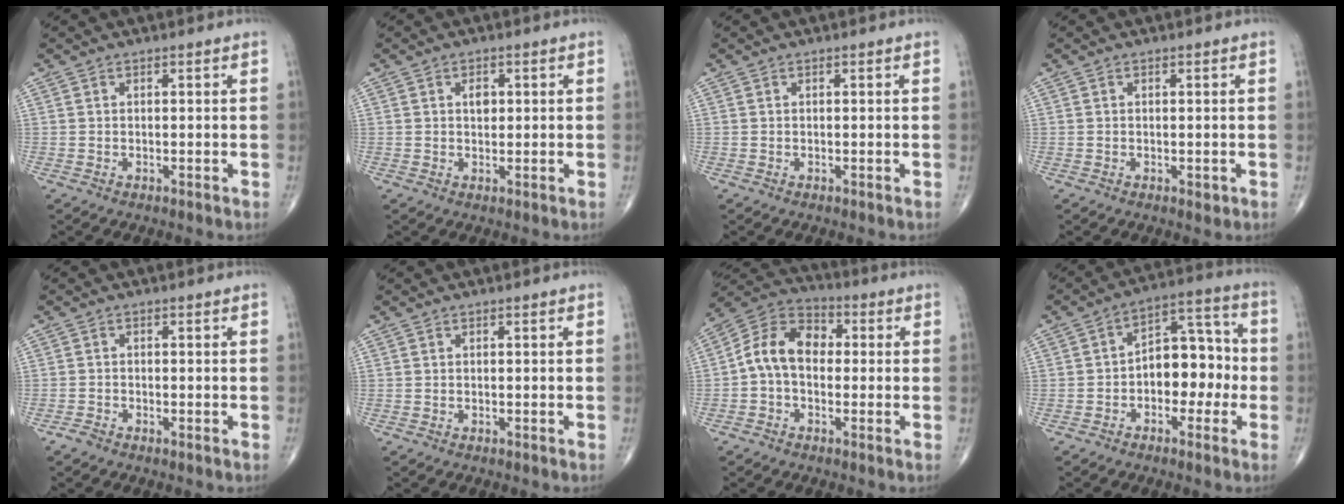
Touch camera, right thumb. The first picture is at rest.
{"total": 2.3, "force": [0.6, 1.5, 1.6], "torque": [-0.019, 0.000, 0.009]}
{"total": 0.0}
{"total": 1.0, "force": [-0.2, 0.6, 0.8], "torque": [-0.003, -0.001, -0.002]}
{"total": 1.2, "force": [-1.0, 0.4, 0.5], "torque": [-0.011, 0.000, -0.023]}
{"total": 0.0}
{"total": 10.6, "force": [-0.2, 7.4, 7.5], "torque": [-0.118, 0.036, -0.018]}
{"total": 11.4, "force": [-1.8, 7.2, 8.6], "torque": [-0.086, 0.046, -0.039]}